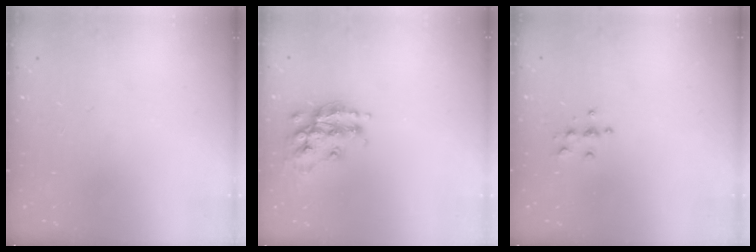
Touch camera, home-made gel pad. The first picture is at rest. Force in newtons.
{"total": 15.1, "press": 15.0, "slide": 1.0}
{"total": 3.9, "press": 3.9, "slide": 0.4}